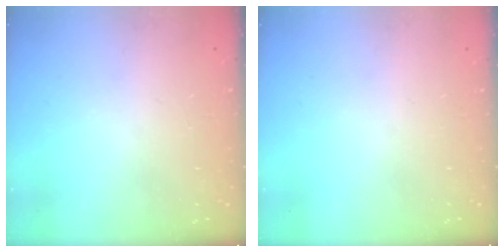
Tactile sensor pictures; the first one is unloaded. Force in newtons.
{"total": 0.0}